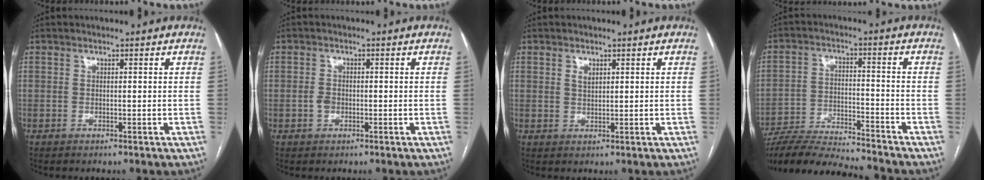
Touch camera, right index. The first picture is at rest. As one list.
[{"total": 1.6, "force": [-0.5, 1.1, 1.0], "torque": [-0.018, 0.003, -0.007]}, {"total": 1.5, "force": [0.8, 0.8, 1.0], "torque": [-0.018, 0.000, 0.018]}, {"total": 14.3, "force": [-13.6, 0.1, 4.3], "torque": [-0.073, -0.002, -0.226]}]